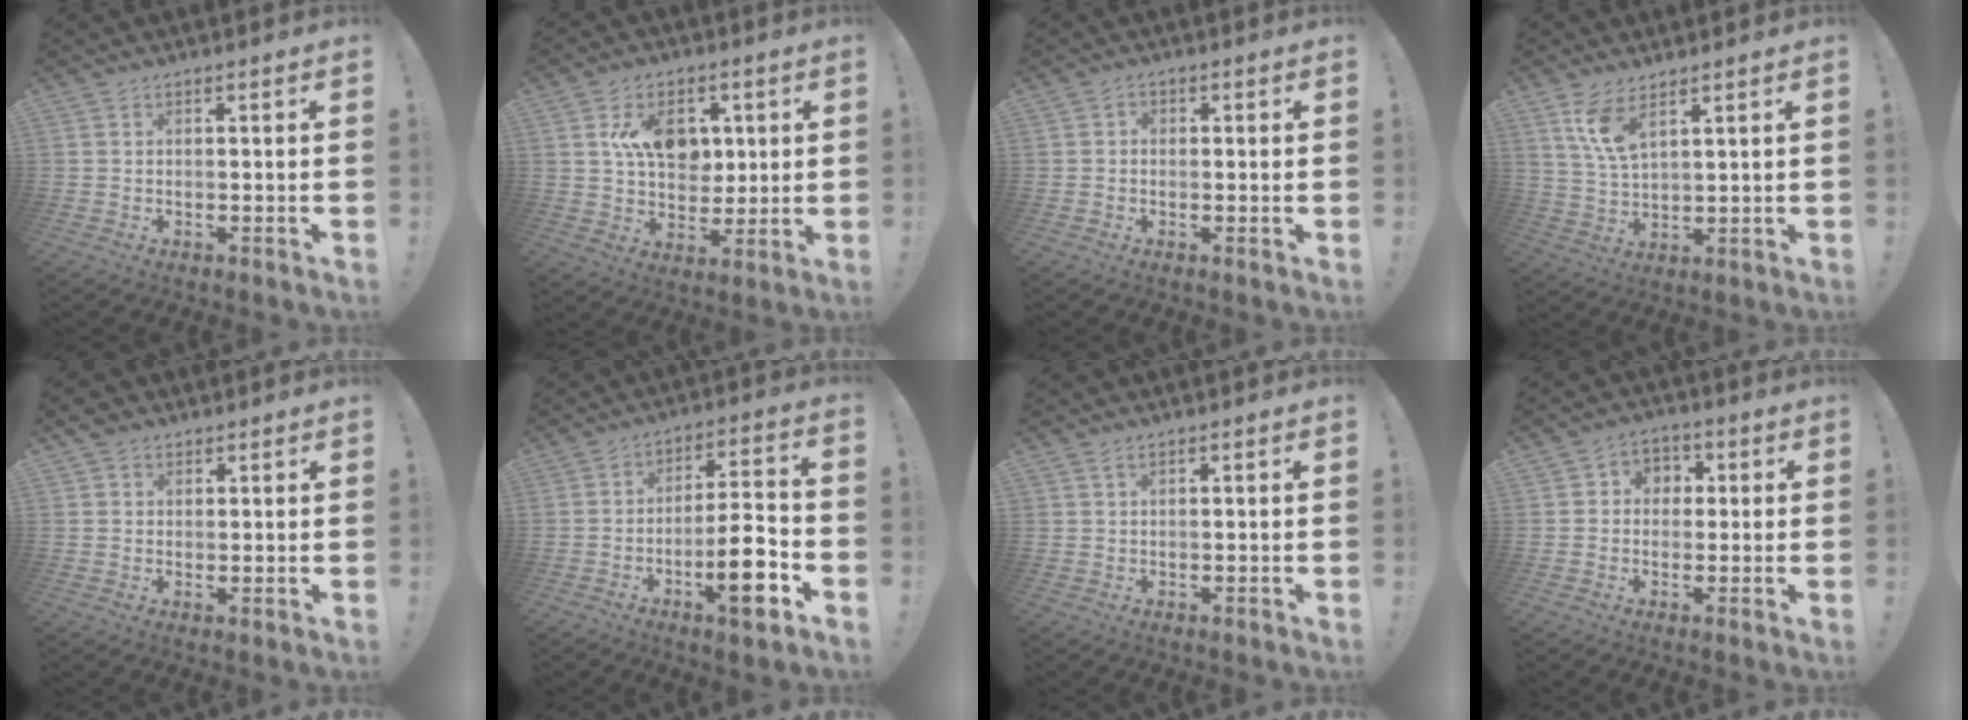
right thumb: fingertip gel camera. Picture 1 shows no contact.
{"total": 12.7, "force": [4.1, 9.6, 7.3], "torque": [-0.108, -0.007, 0.084]}
{"total": 1.8, "force": [-0.4, 1.3, 1.2], "torque": [-0.023, 0.008, -0.008]}
{"total": 8.3, "force": [5.2, 3.1, 5.7], "torque": [-0.111, -0.024, 0.094]}
{"total": 3.5, "force": [2.1, 2.5, 1.2], "torque": [-0.019, -0.006, 0.041]}
{"total": 13.4, "force": [-5.7, 3.3, 11.7], "torque": [-0.167, 0.021, -0.093]}
{"total": 1.2, "force": [0.8, 0.5, 0.7], "torque": [-0.007, -0.003, 0.014]}
{"total": 5.4, "force": [-0.5, 5.2, 1.4], "torque": [-0.008, 0.014, -0.009]}